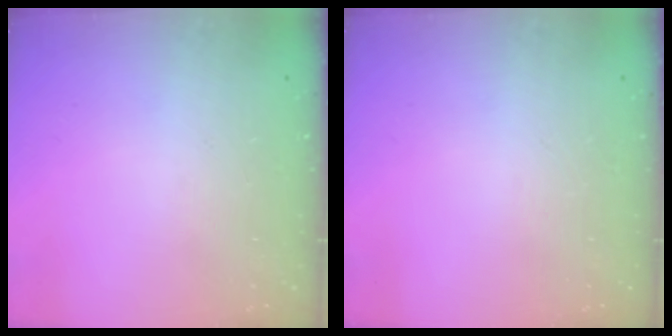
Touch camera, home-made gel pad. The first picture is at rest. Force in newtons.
{"total": 0.0}